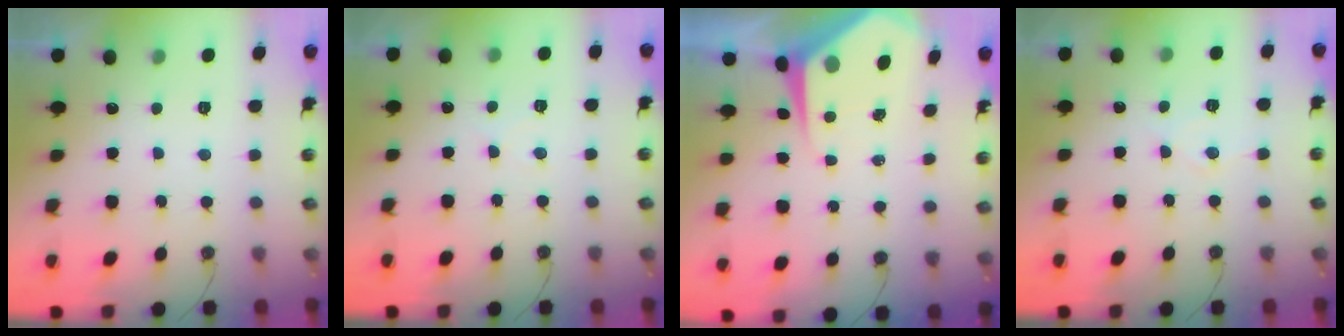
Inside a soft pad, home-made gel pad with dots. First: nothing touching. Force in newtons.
{"total": 3.6, "press": 3.5, "slide": 0.5}
{"total": 6.9, "press": 6.9, "slide": 0.7}
{"total": 6.2, "press": 6.2, "slide": 0.4}